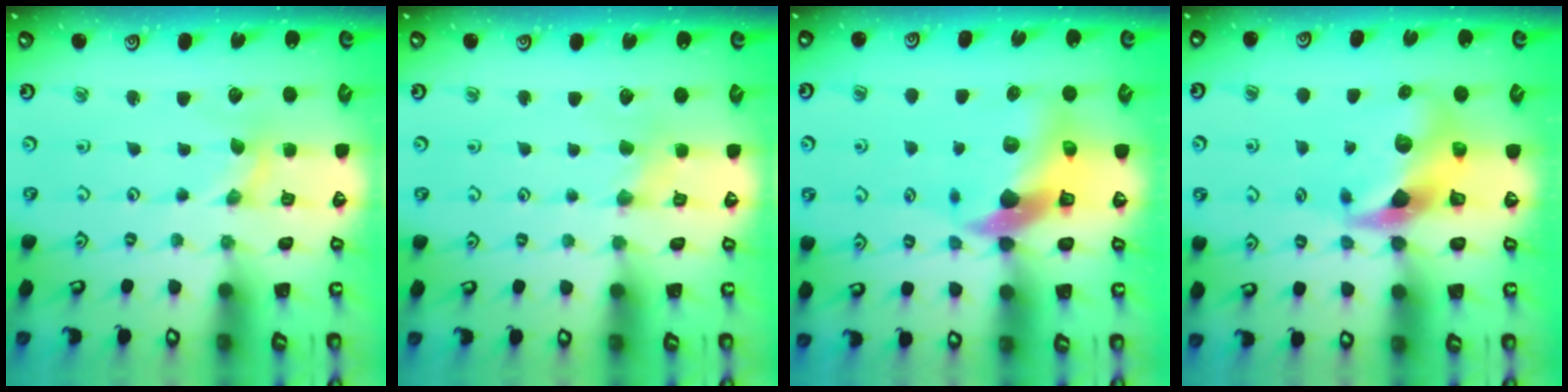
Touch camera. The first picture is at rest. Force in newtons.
{"total": 2.1, "press": 2.1, "slide": 0.6}
{"total": 11.8, "press": 11.6, "slide": 1.7}
{"total": 11.0, "press": 10.9, "slide": 1.6}